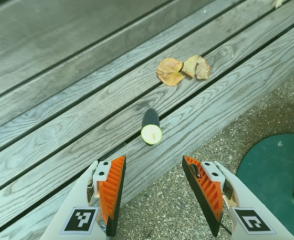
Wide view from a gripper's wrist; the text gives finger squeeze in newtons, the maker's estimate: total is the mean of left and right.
{"total": 0.0}